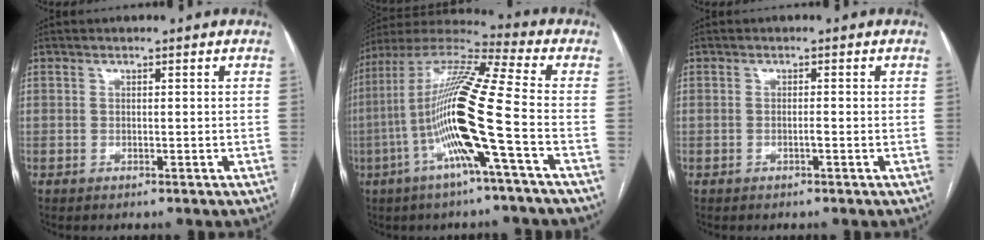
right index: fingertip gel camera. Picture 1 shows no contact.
{"total": 17.2, "force": [-4.6, -0.7, 16.6], "torque": [-0.327, 0.004, -0.099]}
{"total": 0.7, "force": [-0.4, 0.0, 0.6], "torque": [-0.013, 0.000, -0.006]}